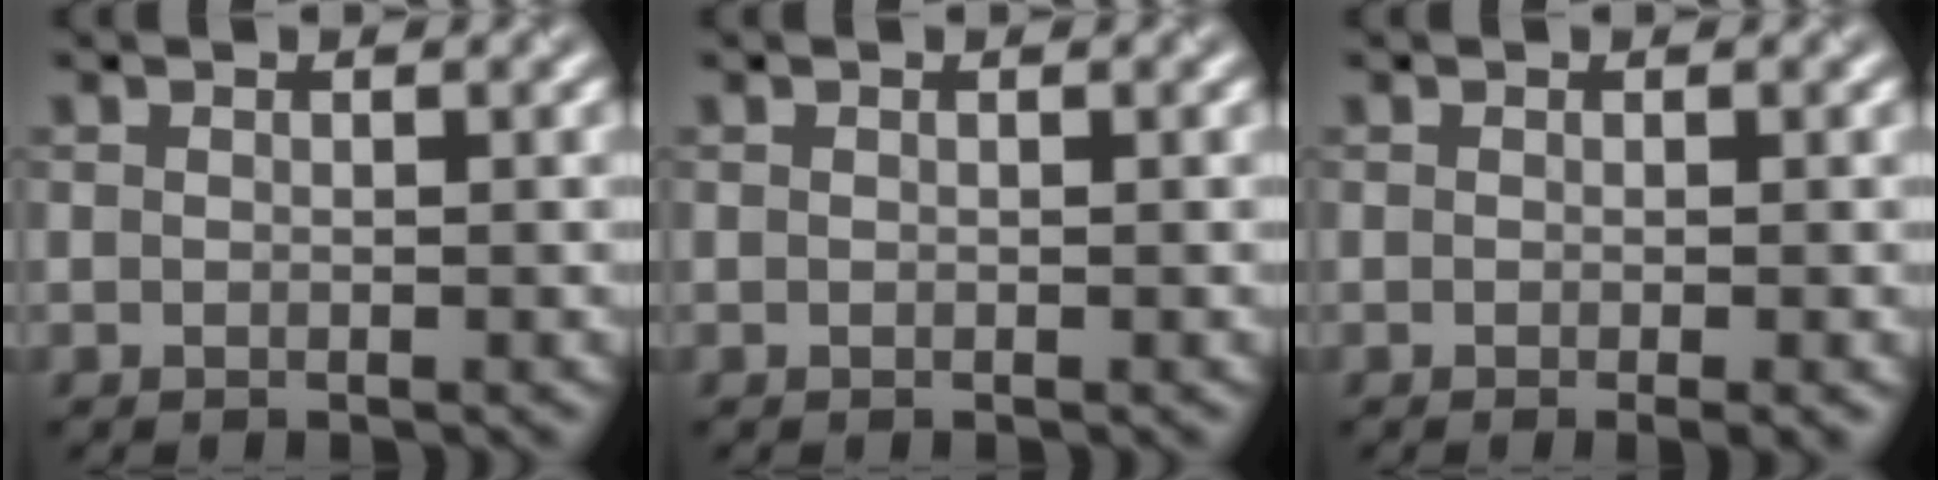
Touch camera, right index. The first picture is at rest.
{"total": 0.0}
{"total": 1.3, "force": [-0.4, 0.2, 1.2], "torque": [-0.017, -0.003, -0.004]}